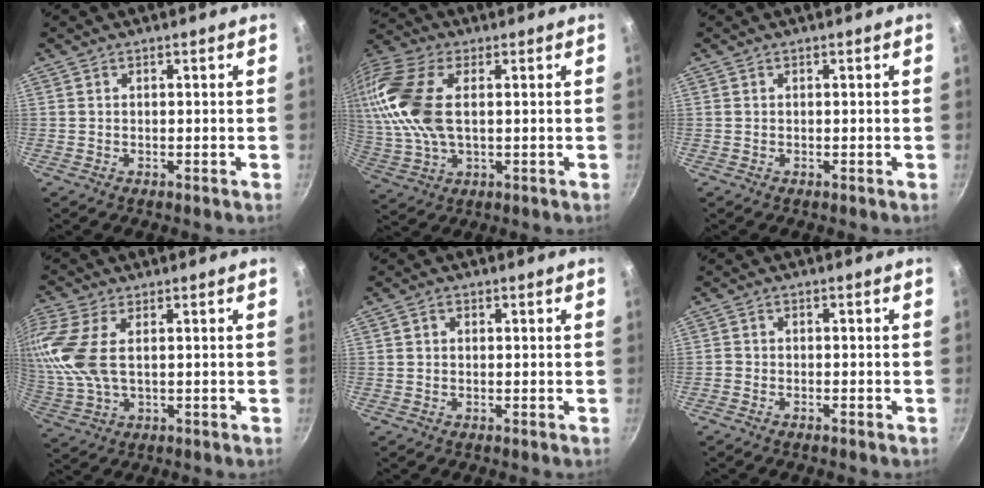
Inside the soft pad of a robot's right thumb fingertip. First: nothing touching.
{"total": 17.9, "force": [3.1, 9.9, 14.5], "torque": [-0.318, 0.014, 0.054]}
{"total": 0.0}
{"total": 10.6, "force": [2.1, 5.4, 8.9], "torque": [-0.200, 0.003, 0.044]}
{"total": 1.2, "force": [0.3, 1.0, 0.6], "torque": [-0.009, 0.005, 0.003]}
{"total": 1.2, "force": [-1.0, 0.4, 0.6], "torque": [-0.024, 0.009, -0.022]}